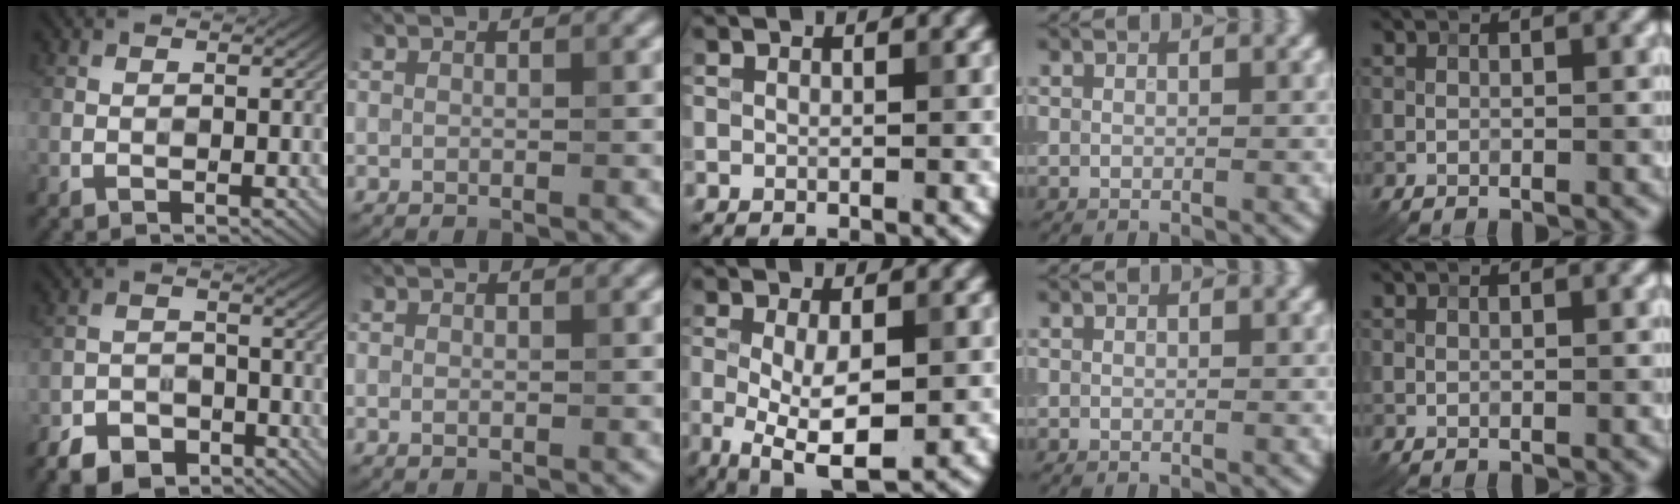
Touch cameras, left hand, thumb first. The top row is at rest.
{"thumb": {"total": 6.6, "force": [-5.0, 3.4, 2.6], "torque": [-0.050, -0.009, -0.095]}, "index": {"total": 0.6, "force": [-0.1, 0.3, 0.4], "torque": [-0.008, -0.001, 0.000]}, "middle": {"total": 6.2, "force": [-1.2, 2.5, 5.5], "torque": [-0.110, -0.016, -0.015]}}